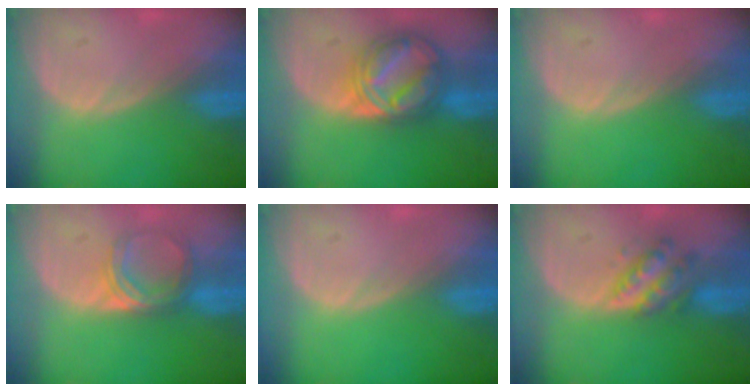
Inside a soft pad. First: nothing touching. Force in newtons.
{"total": 8.2, "press": 8.2, "slide": 0.6}
{"total": 0.0}
{"total": 5.1, "press": 4.5, "slide": 2.3}
{"total": 0.0}
{"total": 5.0, "press": 5.0, "slide": 0.1}